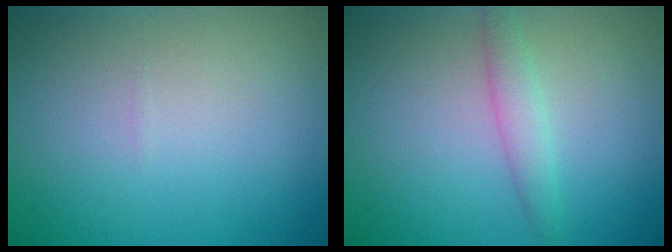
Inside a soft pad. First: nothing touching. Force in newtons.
{"total": 1.9, "press": 1.9, "slide": 0.1}